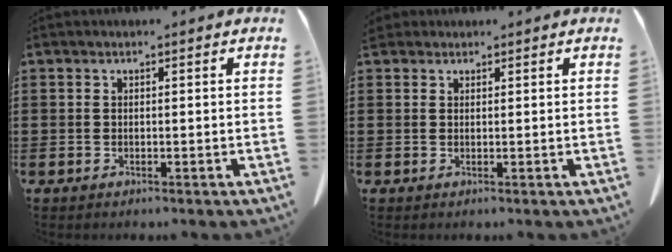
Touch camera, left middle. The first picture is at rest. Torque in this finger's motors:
{"motor_torque": [0.43, -0.27, 0.14, 0.07]}